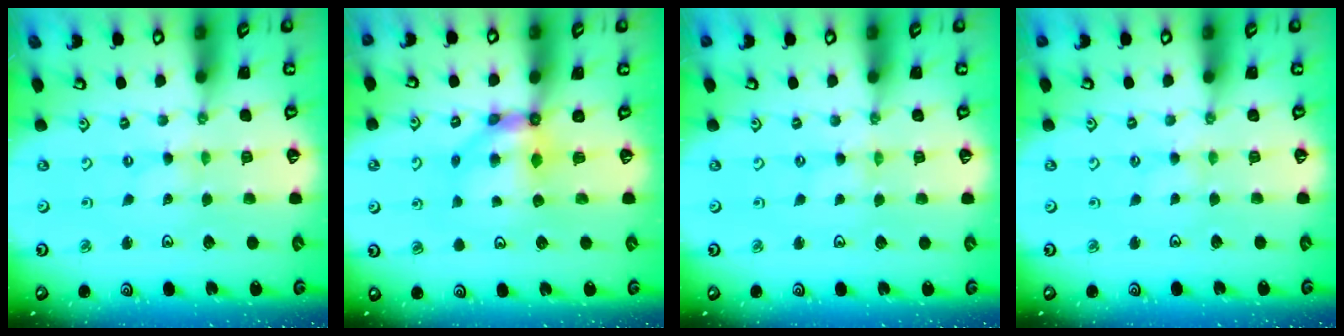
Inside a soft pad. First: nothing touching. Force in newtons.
{"total": 7.3, "press": 7.3, "slide": 0.4}
{"total": 0.8, "press": 0.8, "slide": 0.2}
{"total": 1.2, "press": 1.2, "slide": 0.3}